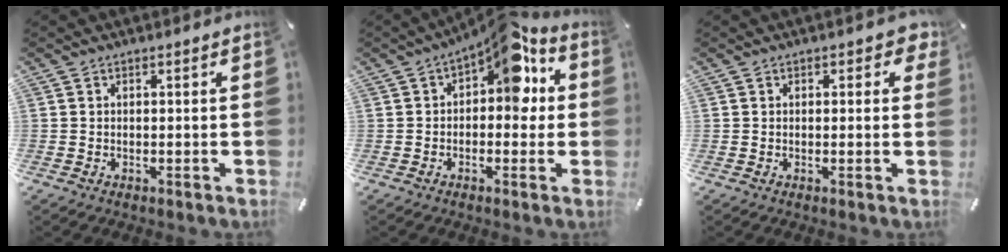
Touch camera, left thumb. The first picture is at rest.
{"total": 11.4, "force": [5.0, 6.0, 8.3], "torque": [-0.103, -0.032, 0.082]}
{"total": 2.2, "force": [0.8, 1.6, 1.3], "torque": [-0.003, -0.001, 0.007]}